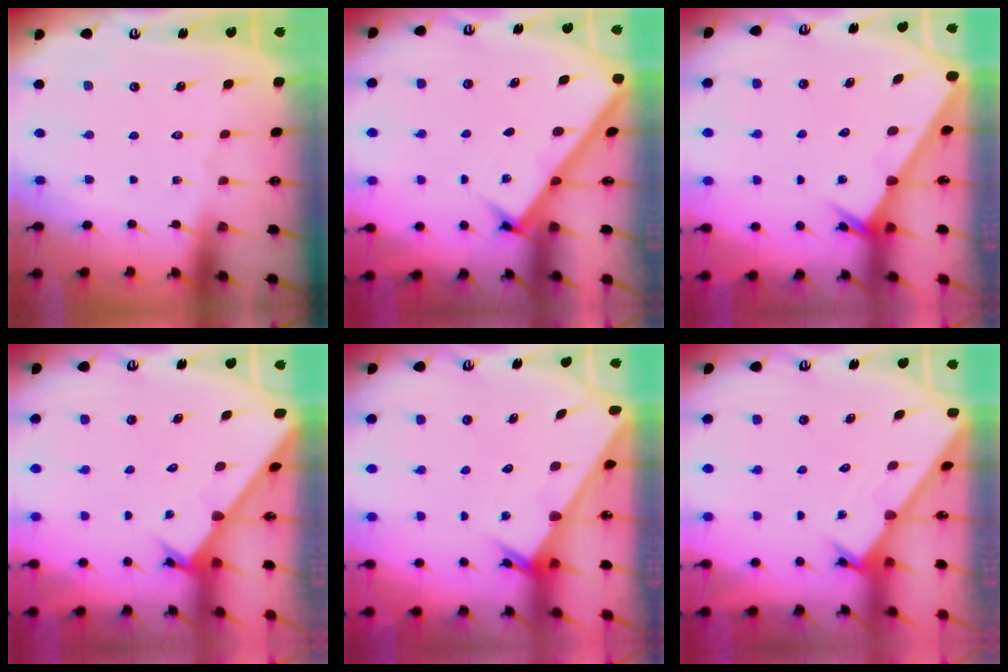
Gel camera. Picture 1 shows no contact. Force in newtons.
{"total": 2.4, "press": 2.4, "slide": 0.3}
{"total": 2.5, "press": 2.5, "slide": 0.3}
{"total": 2.6, "press": 2.6, "slide": 0.2}
{"total": 2.1, "press": 2.1, "slide": 0.1}
{"total": 1.8, "press": 1.8, "slide": 0.1}